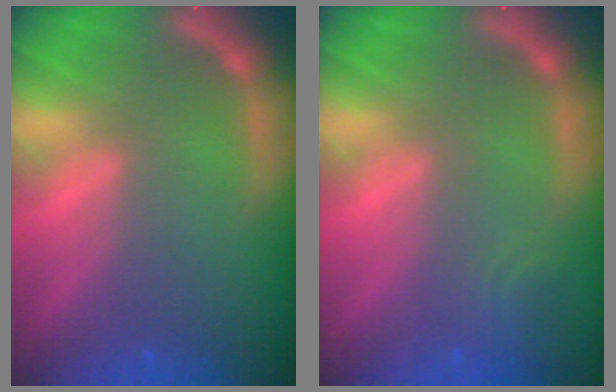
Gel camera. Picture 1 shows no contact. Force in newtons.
{"total": 1.9}